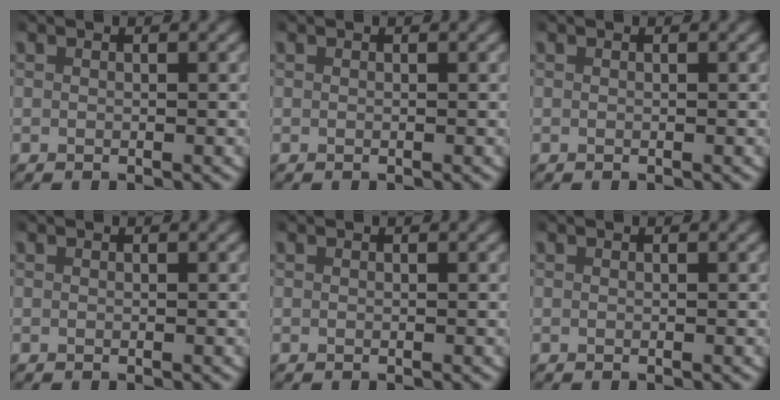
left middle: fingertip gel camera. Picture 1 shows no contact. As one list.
[{"total": 0.0}, {"total": 0.0}, {"total": 0.0}, {"total": 0.0}, {"total": 0.0}]